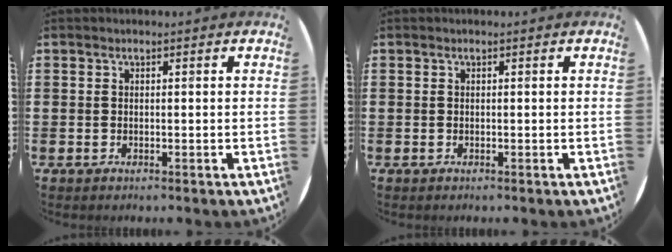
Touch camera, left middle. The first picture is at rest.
{"total": 0.0}